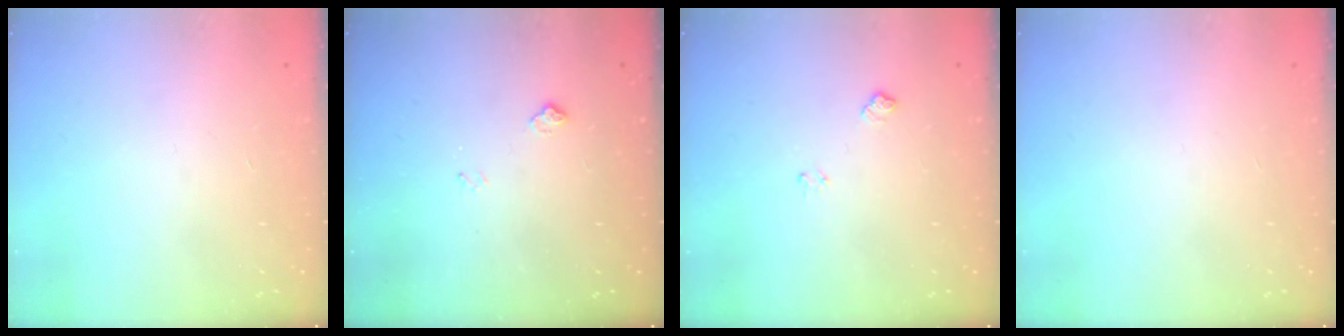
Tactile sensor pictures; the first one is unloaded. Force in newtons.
{"total": 4.9, "press": 4.8, "slide": 0.6}
{"total": 6.1, "press": 6.1, "slide": 0.7}
{"total": 0.0}